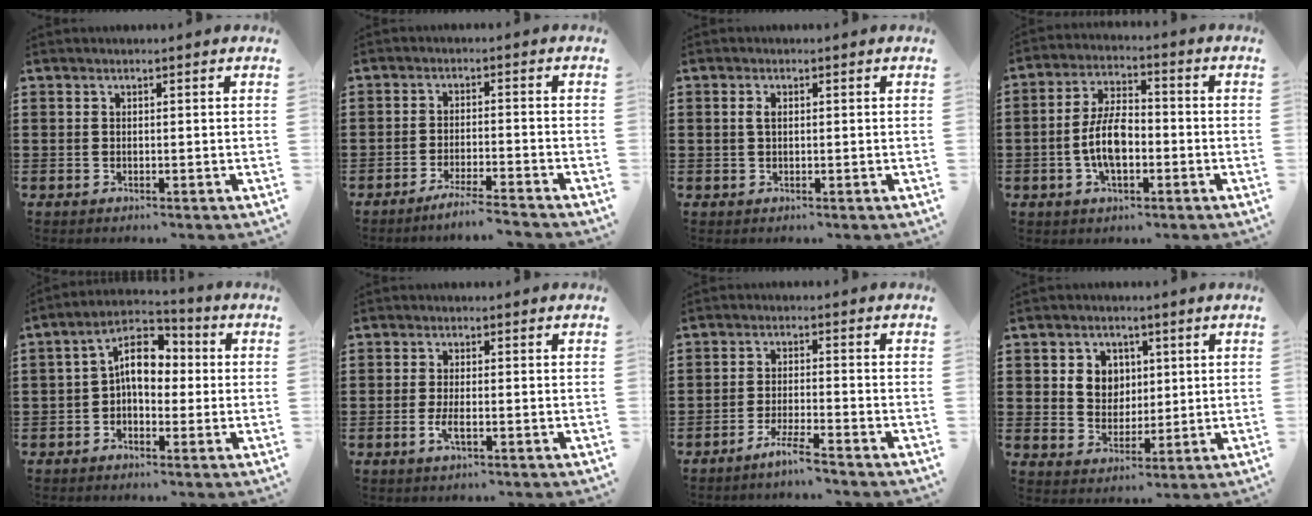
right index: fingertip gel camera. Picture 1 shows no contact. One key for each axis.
{"total": 3.8, "fx": -3.5, "fy": -0.5, "fz": 1.4, "tx": -0.029, "ty": -0.007, "tz": -0.070}
{"total": 1.5, "fx": 0.3, "fy": 0.7, "fz": 1.3, "tx": -0.029, "ty": 0.005, "tz": 0.004}
{"total": 8.0, "fx": -1.9, "fy": 3.8, "fz": 6.7, "tx": -0.151, "ty": 0.002, "tz": -0.042}
{"total": 8.1, "fx": 0.4, "fy": 4.9, "fz": 6.4, "tx": -0.118, "ty": 0.013, "tz": -0.001}
{"total": 2.6, "fx": -0.9, "fy": 0.7, "fz": 2.3, "tx": -0.054, "ty": -0.006, "tz": -0.020}
{"total": 4.0, "fx": -3.5, "fy": -0.5, "fz": 1.8, "tx": -0.037, "ty": -0.006, "tz": -0.067}
{"total": 5.2, "fx": 1.3, "fy": 4.7, "fz": 1.7, "tx": -0.047, "ty": 0.013, "tz": 0.020}